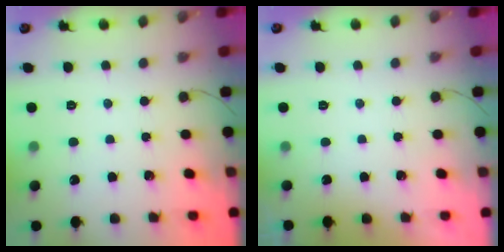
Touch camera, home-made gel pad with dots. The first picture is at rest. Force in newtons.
{"total": 0.0}